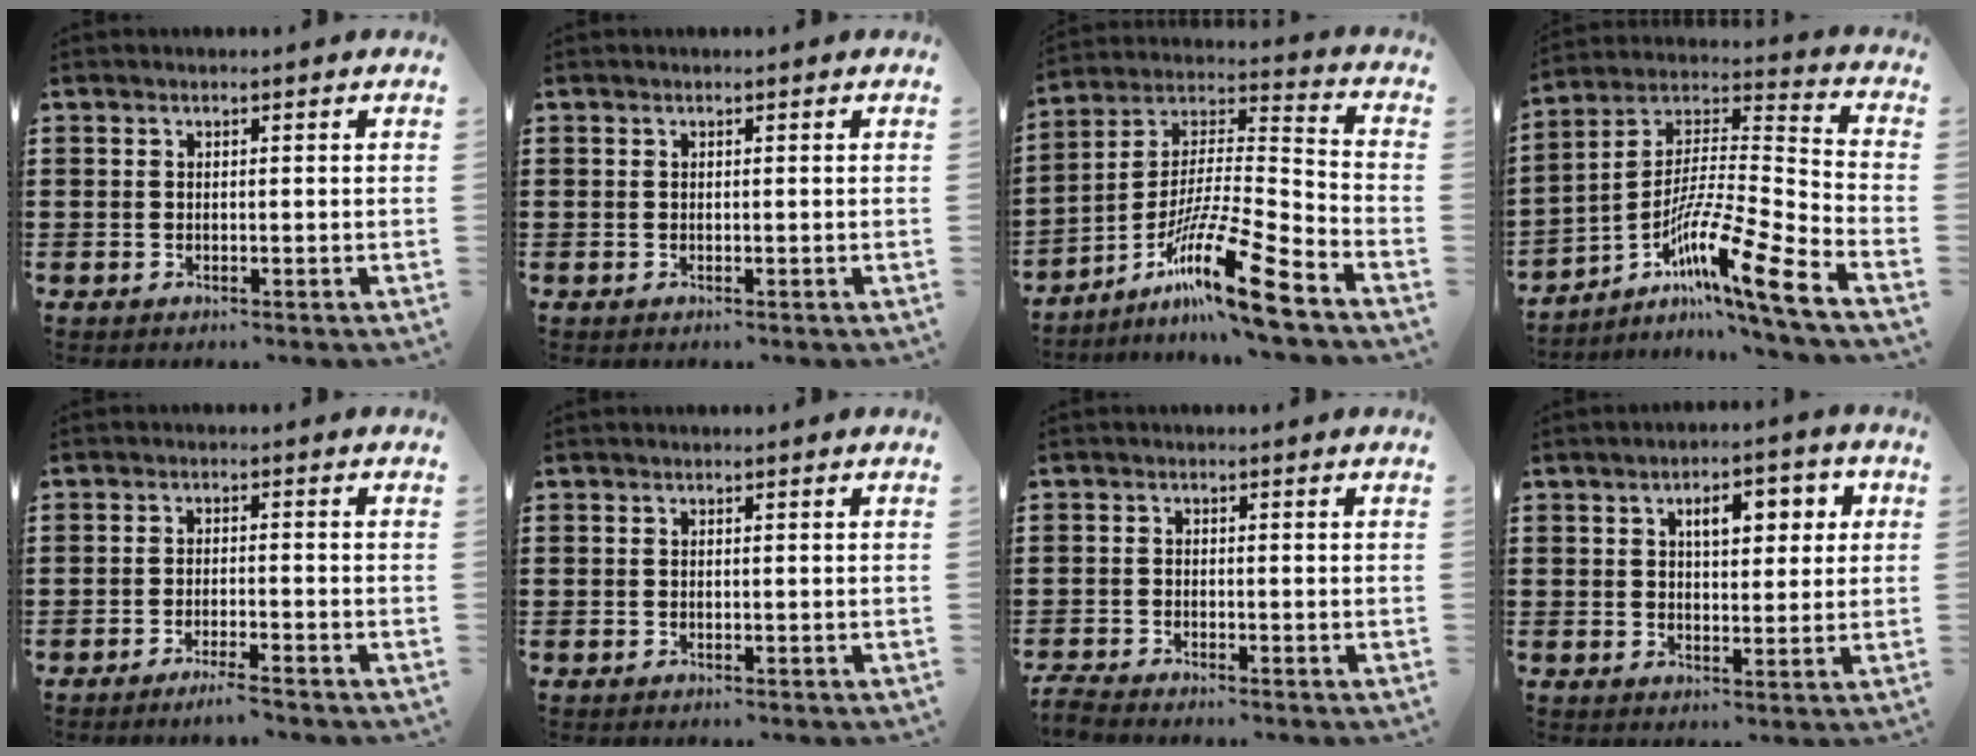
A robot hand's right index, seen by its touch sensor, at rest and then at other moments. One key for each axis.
{"total": 0.0}
{"total": 16.0, "fx": -10.5, "fy": 1.5, "fz": 12.0, "tx": -0.218, "ty": 0.015, "tz": -0.192}
{"total": 12.3, "fx": -7.9, "fy": 0.3, "fz": 9.5, "tx": -0.168, "ty": -0.010, "tz": -0.153}
{"total": 2.6, "fx": -2.3, "fy": -0.2, "fz": 1.3, "tx": -0.021, "ty": 0.000, "tz": -0.043}
{"total": 0.0}
{"total": 1.9, "fx": -1.9, "fy": -0.1, "fz": 0.1, "tx": -0.011, "ty": -0.004, "tz": -0.043}
{"total": 5.6, "fx": 2.0, "fy": 2.7, "fz": 4.5, "tx": -0.065, "ty": 0.001, "tz": 0.023}